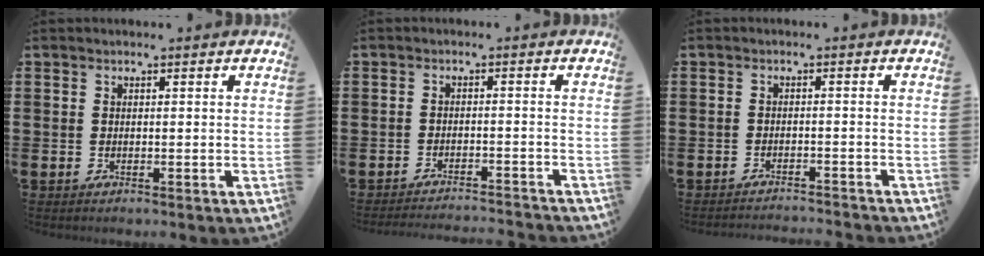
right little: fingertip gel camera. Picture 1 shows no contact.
{"total": 2.0, "force": [-2.0, -0.3, 0.0], "torque": [-0.002, 0.003, -0.043]}
{"total": 1.5, "force": [-1.5, -0.2, -0.1], "torque": [-0.001, 0.005, -0.031]}